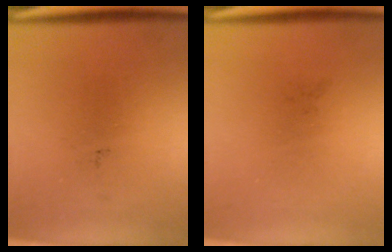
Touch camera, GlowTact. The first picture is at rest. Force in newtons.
{"total": 0.0}